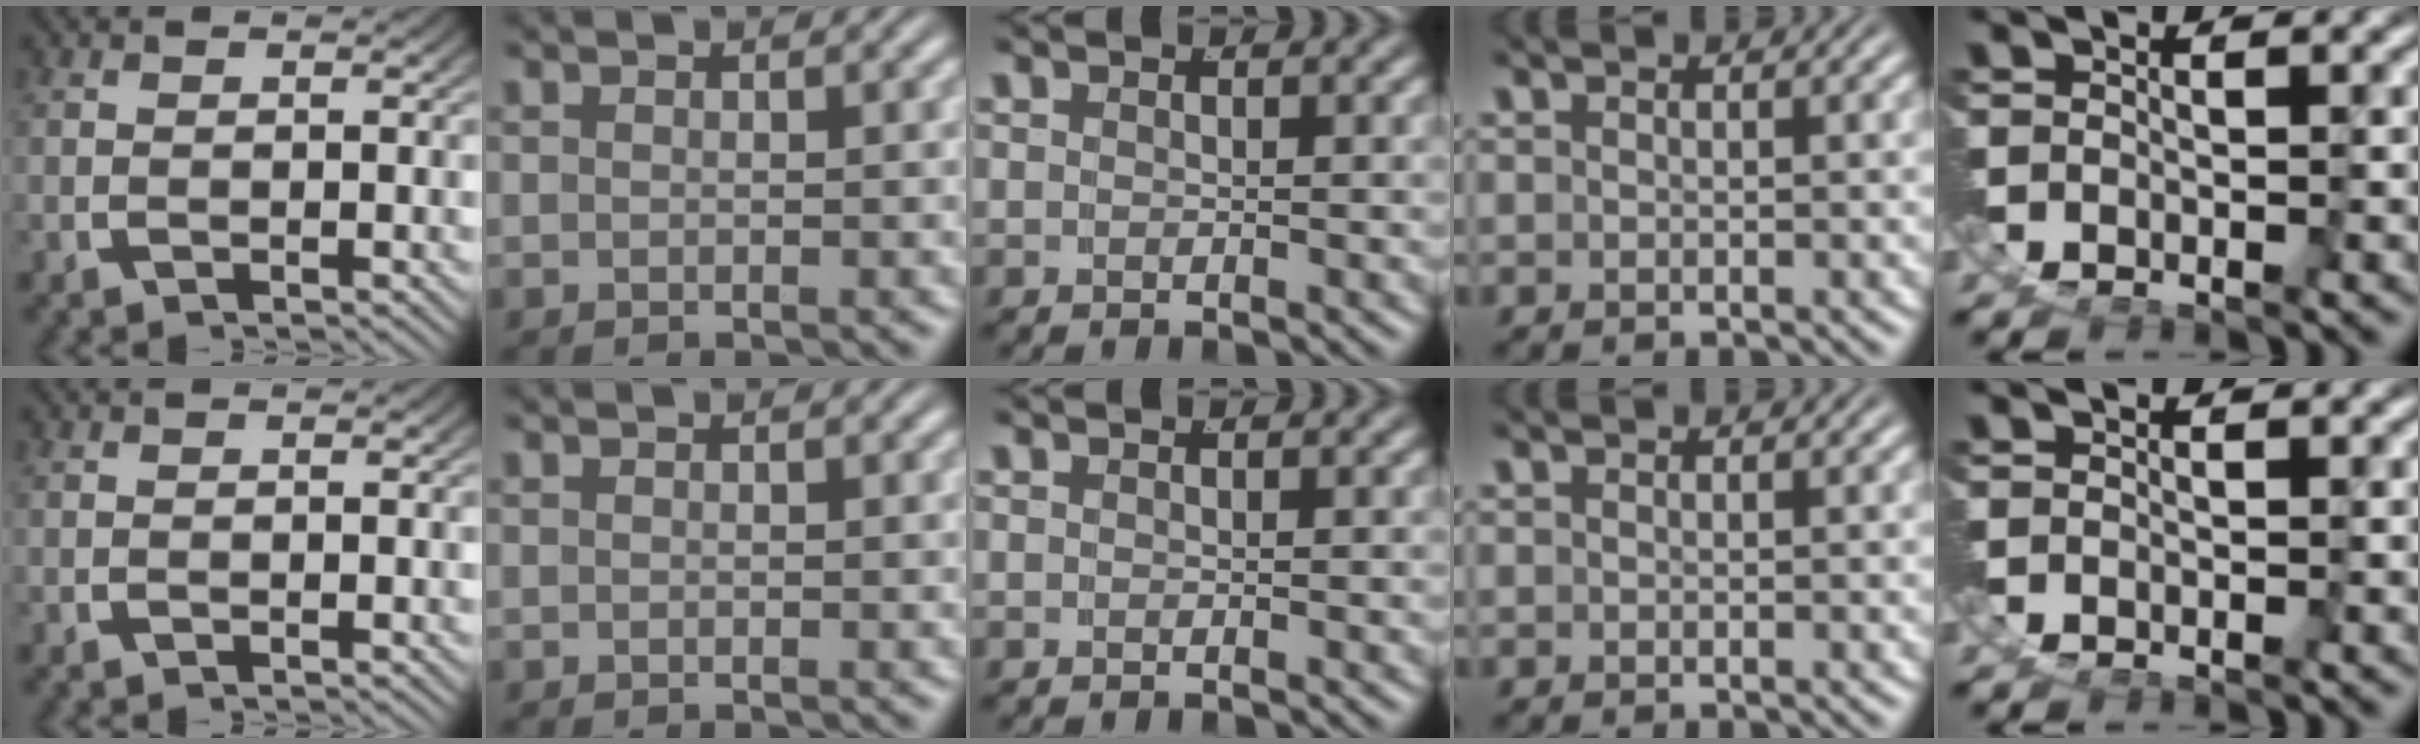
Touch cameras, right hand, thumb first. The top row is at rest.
{}